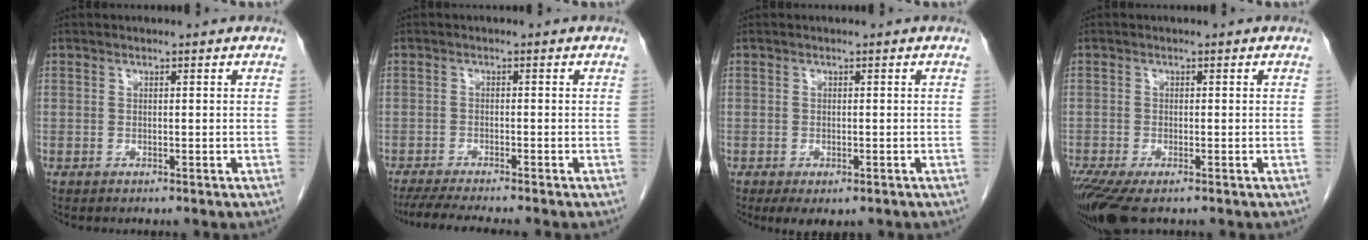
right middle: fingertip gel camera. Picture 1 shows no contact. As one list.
[{"total": 7.0, "force": [-6.1, -0.3, 3.5], "torque": [-0.050, -0.018, -0.099]}, {"total": 3.2, "force": [-1.9, 1.5, 2.1], "torque": [-0.031, -0.009, -0.018]}, {"total": 5.7, "force": [-3.9, 1.4, 4.0], "torque": [-0.074, -0.017, -0.069]}]